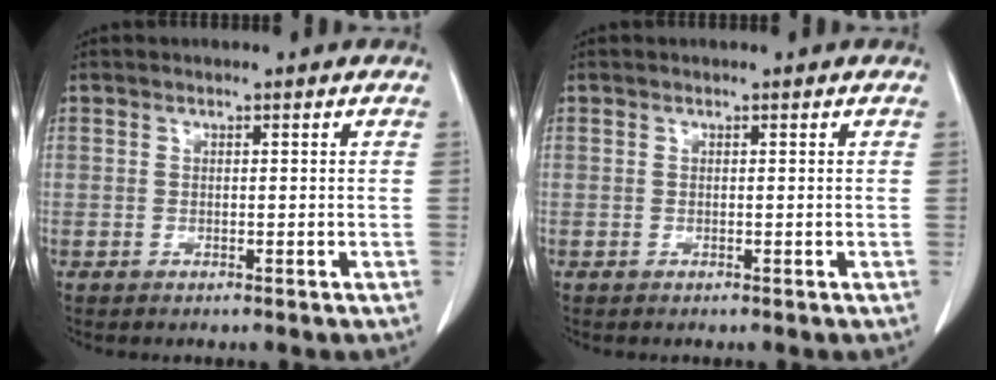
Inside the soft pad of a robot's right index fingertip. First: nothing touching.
{"total": 0.0}